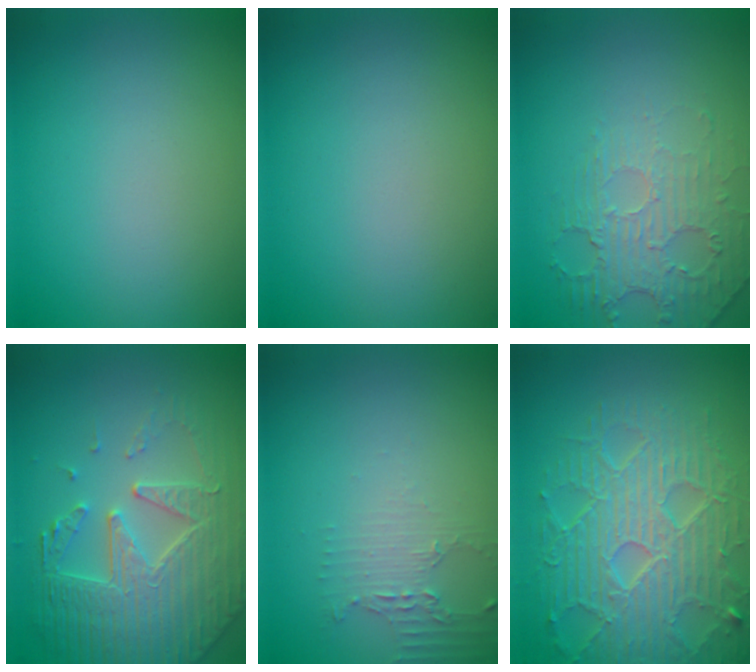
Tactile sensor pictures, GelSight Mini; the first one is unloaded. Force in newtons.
{"total": 0.0}
{"total": 2.5, "press": 1.9, "slide": 1.6}
{"total": 6.7, "press": 5.5, "slide": 3.8}
{"total": 2.2, "press": 1.5, "slide": 1.5}
{"total": 8.7, "press": 6.2, "slide": 6.1}